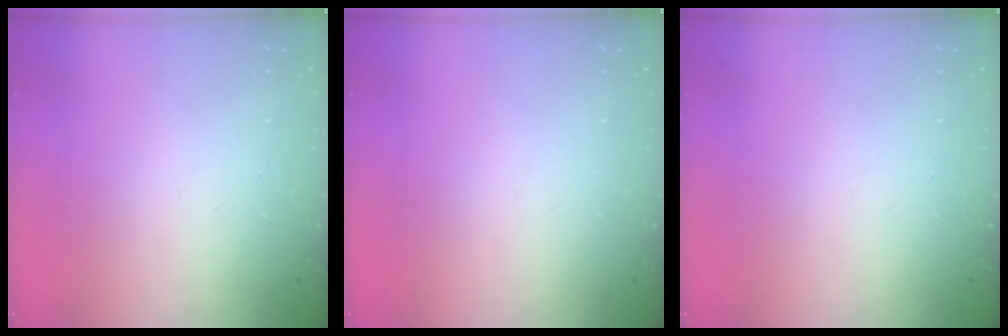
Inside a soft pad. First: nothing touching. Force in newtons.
{"total": 0.0}
{"total": 0.0}